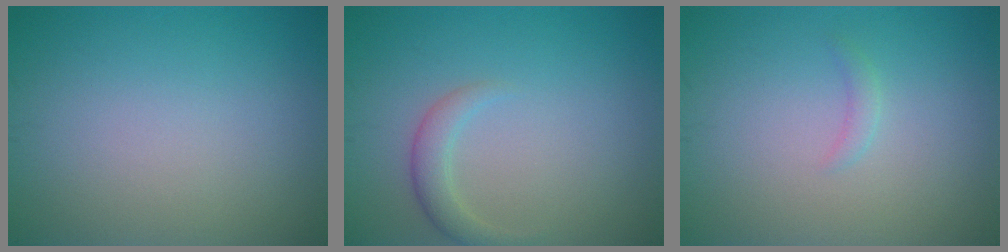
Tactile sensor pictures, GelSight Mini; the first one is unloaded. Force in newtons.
{"total": 2.0, "press": 2.0, "slide": 0.1}
{"total": 0.8, "press": 0.8, "slide": 0.1}